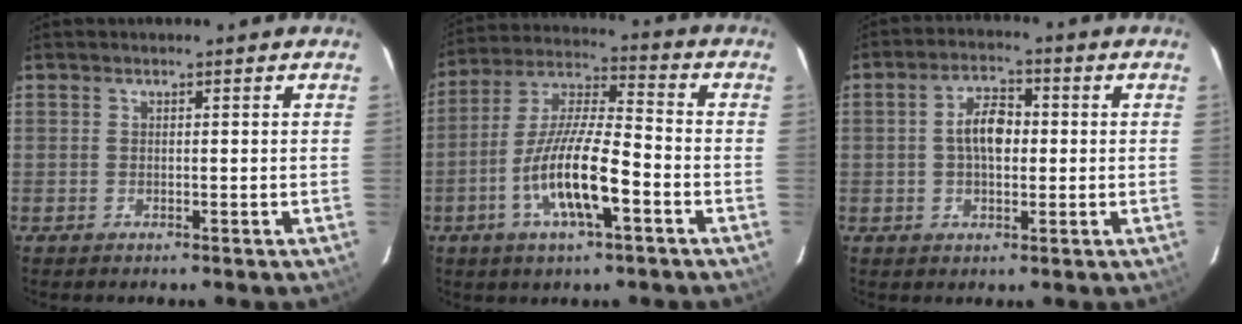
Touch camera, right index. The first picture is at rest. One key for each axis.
{"total": 14.0, "fx": -5.5, "fy": 3.0, "fz": 12.5, "tx": -0.253, "ty": -0.007, "tz": -0.107}
{"total": 6.3, "fx": 0.2, "fy": 3.4, "fz": 5.2, "tx": -0.096, "ty": 0.015, "tz": 0.005}